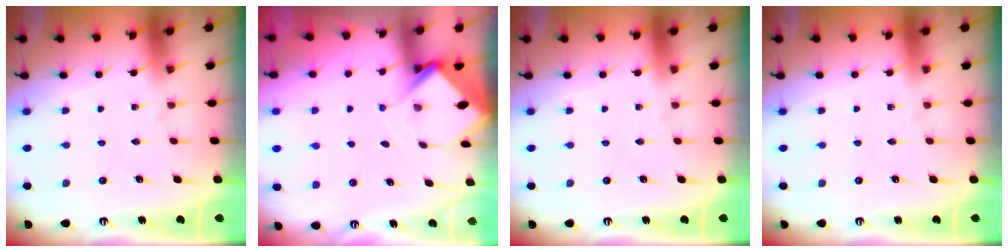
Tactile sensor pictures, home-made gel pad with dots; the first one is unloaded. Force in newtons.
{"total": 3.4, "press": 3.4, "slide": 0.3}
{"total": 0.0}
{"total": 0.0}